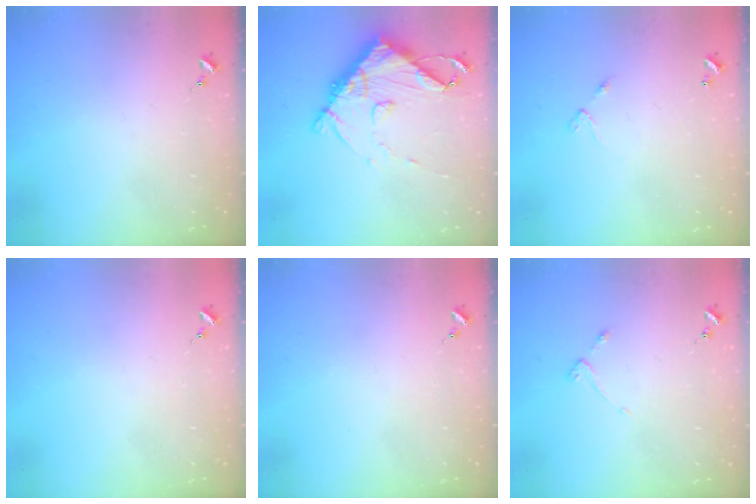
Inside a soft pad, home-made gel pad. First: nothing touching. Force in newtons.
{"total": 13.5, "press": 13.4, "slide": 1.5}
{"total": 4.2, "press": 4.2, "slide": 0.4}
{"total": 0.0}
{"total": 0.0}
{"total": 2.6, "press": 2.6, "slide": 0.5}